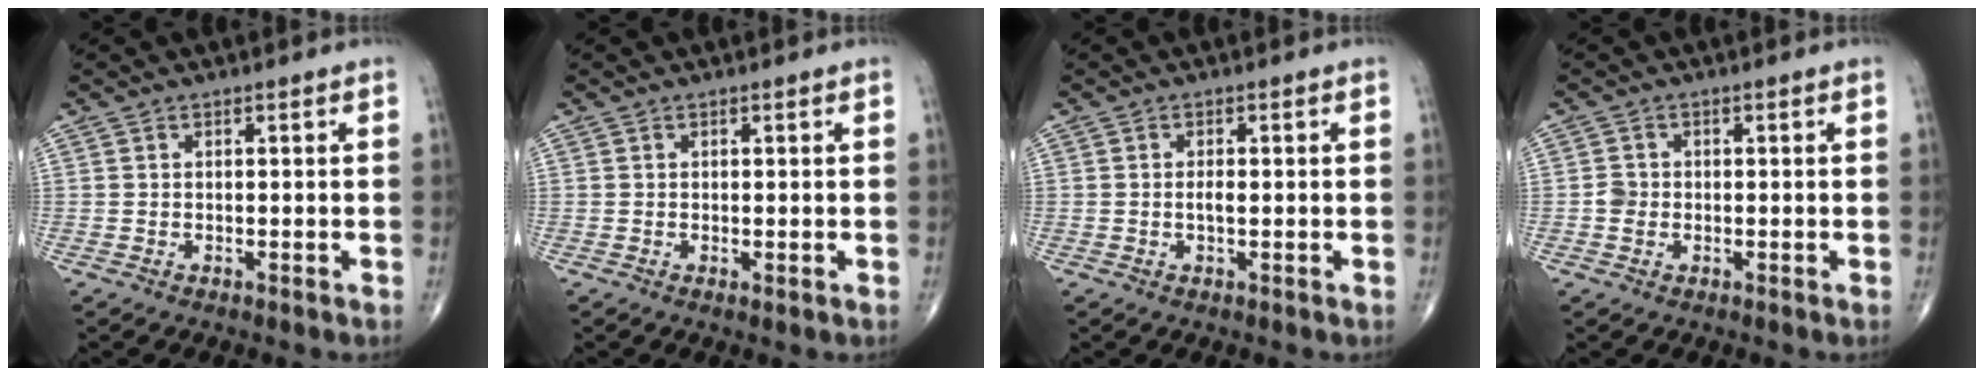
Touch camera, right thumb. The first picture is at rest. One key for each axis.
{"total": 0.6, "fx": 0.0, "fy": 0.2, "fz": 0.5, "tx": -0.013, "ty": -0.004, "tz": -0.002}
{"total": 1.4, "fx": -0.1, "fy": 0.5, "fz": 1.3, "tx": -0.026, "ty": 0.000, "tz": -0.003}
{"total": 2.0, "fx": -0.5, "fy": 1.7, "fz": 0.8, "tx": -0.009, "ty": 0.005, "tz": -0.010}